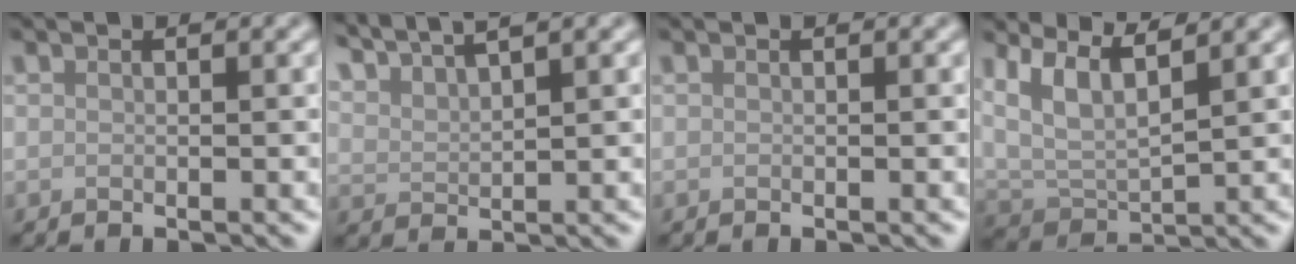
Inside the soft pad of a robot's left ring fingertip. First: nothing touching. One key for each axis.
{"total": 5.2, "fx": 4.5, "fy": 0.9, "fz": 2.6, "tx": -0.046, "ty": 0.016, "tz": 0.064}
{"total": 0.0}
{"total": 5.8, "fx": 3.6, "fy": 2.0, "fz": 4.0, "tx": -0.083, "ty": 0.003, "tz": 0.073}